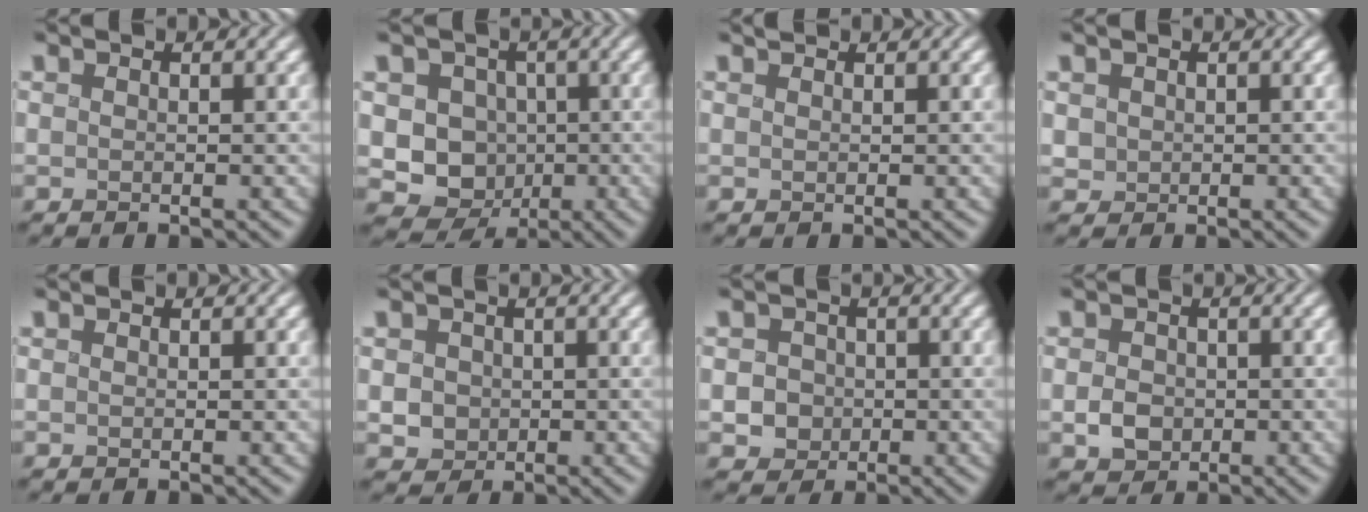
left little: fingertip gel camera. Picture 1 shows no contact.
{"total": 7.0, "force": [-0.5, 6.4, 2.7], "torque": [-0.033, 0.010, -0.035]}
{"total": 0.6, "force": [0.6, 0.1, 0.1], "torque": [-0.002, 0.004, 0.012]}
{"total": 1.0, "force": [0.1, 1.0, 0.2], "torque": [-0.006, -0.001, 0.009]}
{"total": 0.0}
{"total": 2.1, "force": [-0.2, 2.0, 0.7], "torque": [-0.021, -0.005, 0.003]}
{"total": 2.9, "force": [-0.2, 2.7, 1.1], "torque": [-0.018, 0.010, 0.000]}
{"total": 2.5, "force": [-0.8, 2.1, 1.1], "torque": [-0.021, -0.004, -0.016]}